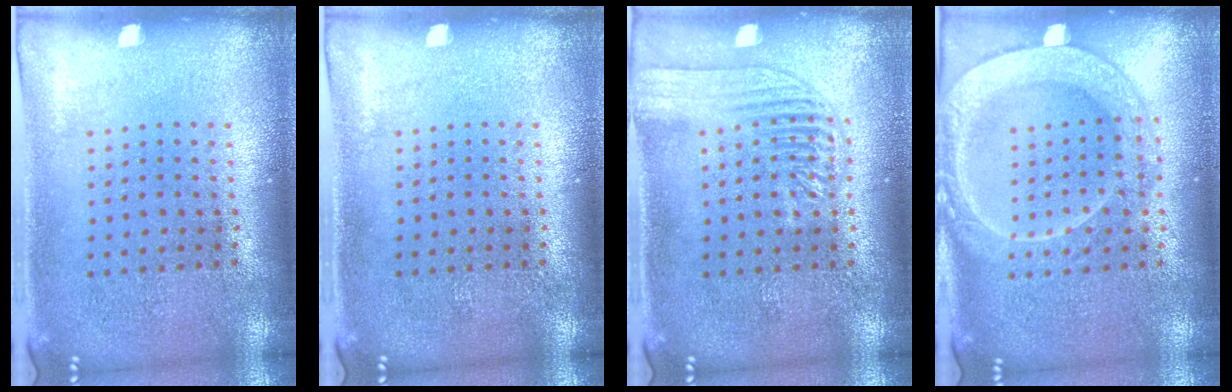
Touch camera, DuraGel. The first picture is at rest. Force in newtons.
{"total": 0.0}
{"total": 2.5, "press": 2.5, "slide": 0.3}
{"total": 2.0, "press": 2.0, "slide": 0.2}